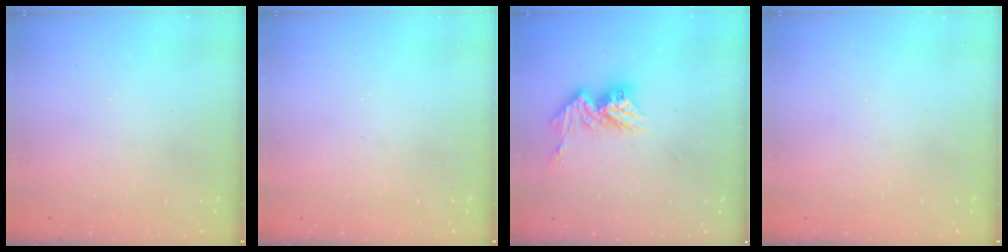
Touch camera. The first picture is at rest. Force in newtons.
{"total": 0.0}
{"total": 11.2, "press": 11.2, "slide": 0.9}
{"total": 0.0}